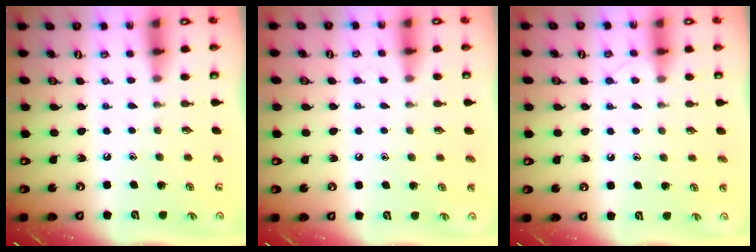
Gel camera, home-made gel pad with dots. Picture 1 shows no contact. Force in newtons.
{"total": 5.0, "press": 5.0, "slide": 0.6}
{"total": 5.2, "press": 5.2, "slide": 0.6}